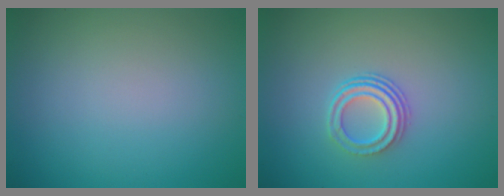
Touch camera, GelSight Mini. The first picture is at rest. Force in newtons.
{"total": 3.0, "press": 2.2, "slide": 2.1}